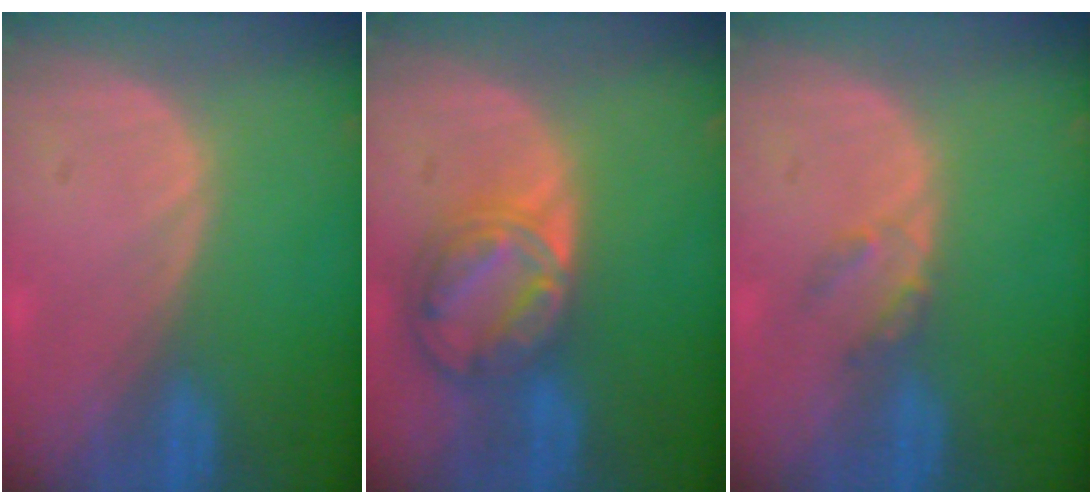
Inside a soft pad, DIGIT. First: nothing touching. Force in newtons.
{"total": 8.7, "press": 7.5, "slide": 4.6}
{"total": 2.2, "press": 2.1, "slide": 0.4}